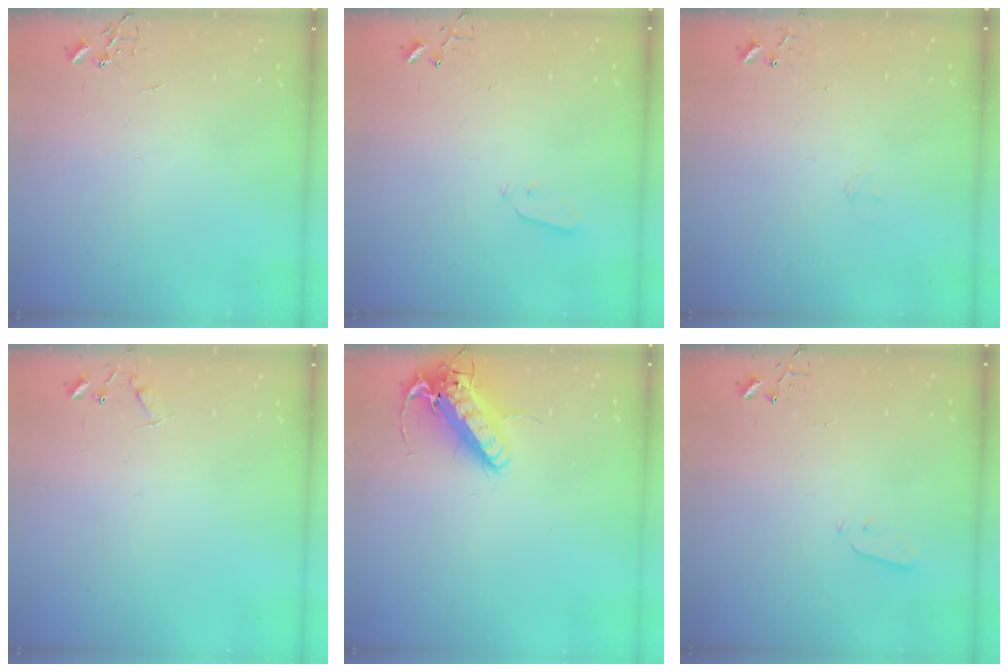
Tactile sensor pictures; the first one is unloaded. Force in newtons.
{"total": 3.0, "press": 3.0, "slide": 0.3}
{"total": 7.6, "press": 7.6, "slide": 0.5}
{"total": 6.5, "press": 6.5, "slide": 0.6}
{"total": 15.9, "press": 15.7, "slide": 2.8}
{"total": 3.0, "press": 3.0, "slide": 0.3}